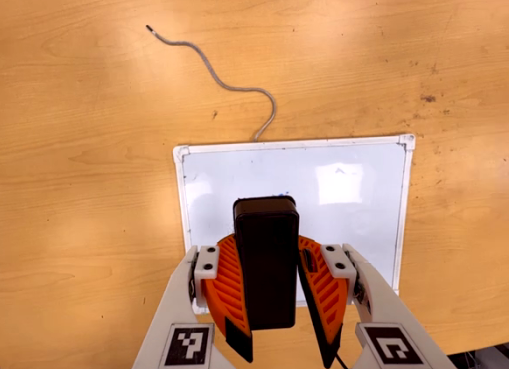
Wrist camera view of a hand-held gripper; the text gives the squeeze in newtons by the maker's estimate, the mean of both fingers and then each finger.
{"total": 9.6, "left": 9.5, "right": 9.8}